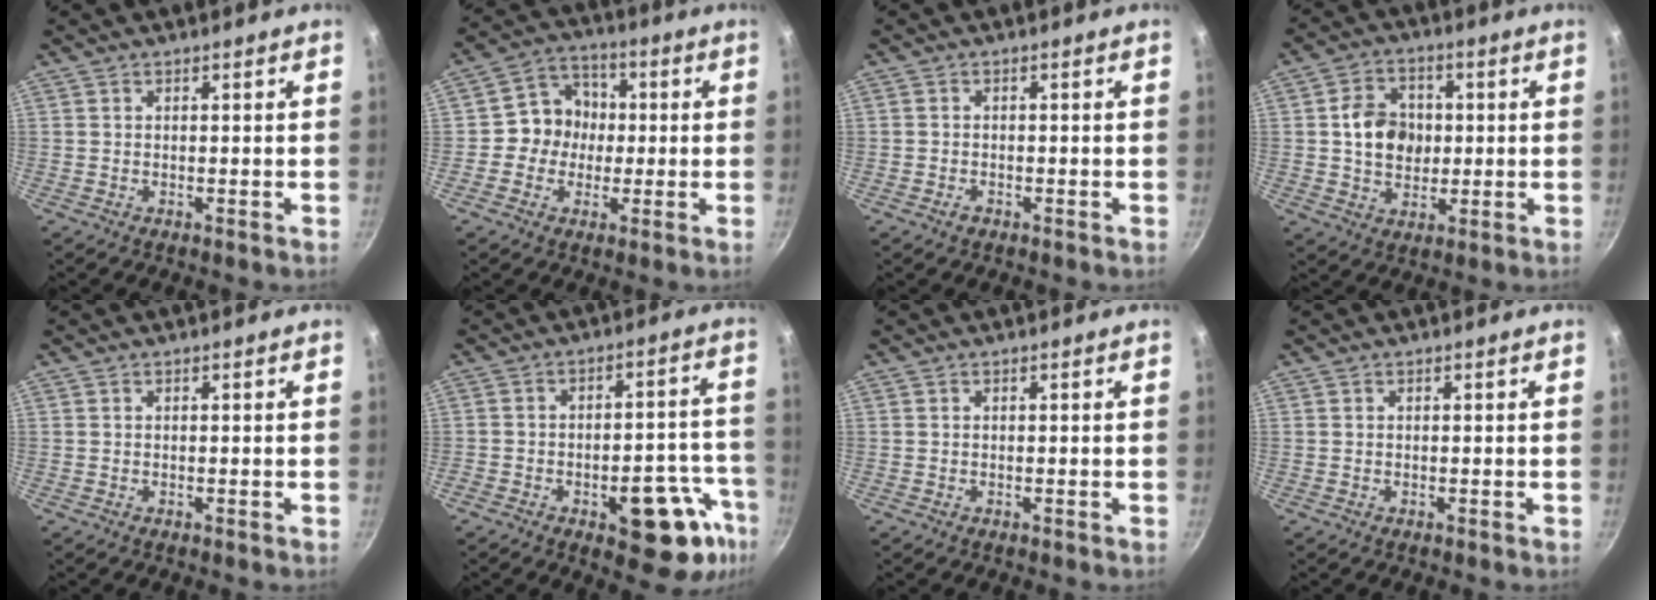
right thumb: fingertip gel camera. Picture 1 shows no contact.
{"total": 3.7, "force": [-0.4, 3.4, 1.2], "torque": [0.008, 0.011, -0.014]}
{"total": 1.5, "force": [-0.9, 1.0, 0.6], "torque": [-0.012, 0.005, -0.016]}
{"total": 8.5, "force": [1.1, 6.8, 5.0], "torque": [-0.056, -0.001, 0.019]}
{"total": 0.0}
{"total": 16.2, "force": [-7.6, 7.5, 12.1], "torque": [-0.090, 0.045, -0.095]}
{"total": 0.0}
{"total": 0.0}